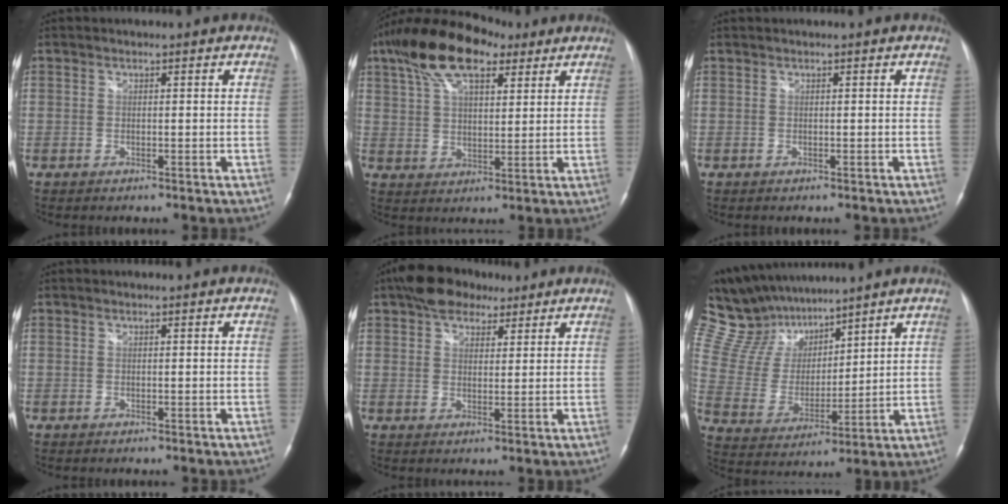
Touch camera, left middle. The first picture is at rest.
{"total": 14.3, "force": [8.9, 5.7, 9.7], "torque": [-0.195, 0.040, 0.164]}
{"total": 0.0}
{"total": 0.0}
{"total": 7.9, "force": [5.6, 4.2, 3.7], "torque": [-0.065, 0.021, 0.095]}
{"total": 14.7, "force": [12.6, 5.4, 5.3], "torque": [-0.120, 0.028, 0.247]}